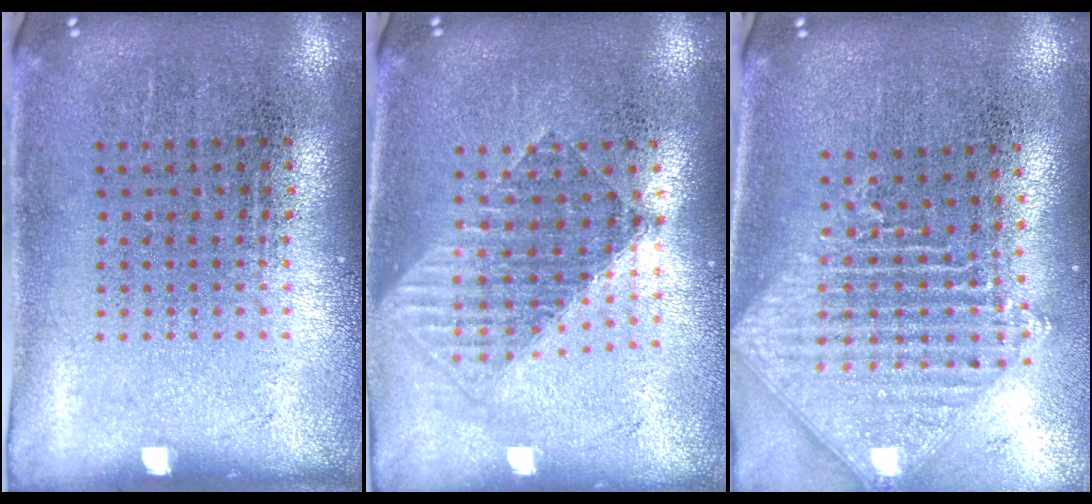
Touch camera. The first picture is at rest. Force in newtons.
{"total": 1.5, "press": 1.3, "slide": 0.9}
{"total": 2.0, "press": 1.7, "slide": 1.1}